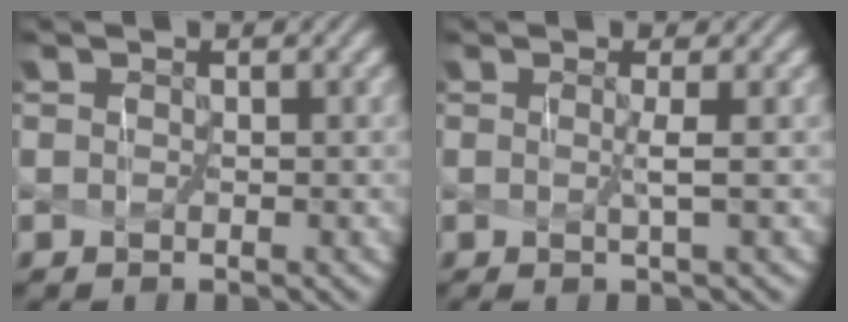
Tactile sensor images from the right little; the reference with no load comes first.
{"total": 1.5, "force": [-0.2, -0.7, 1.3], "torque": [-0.039, -0.006, 0.007]}